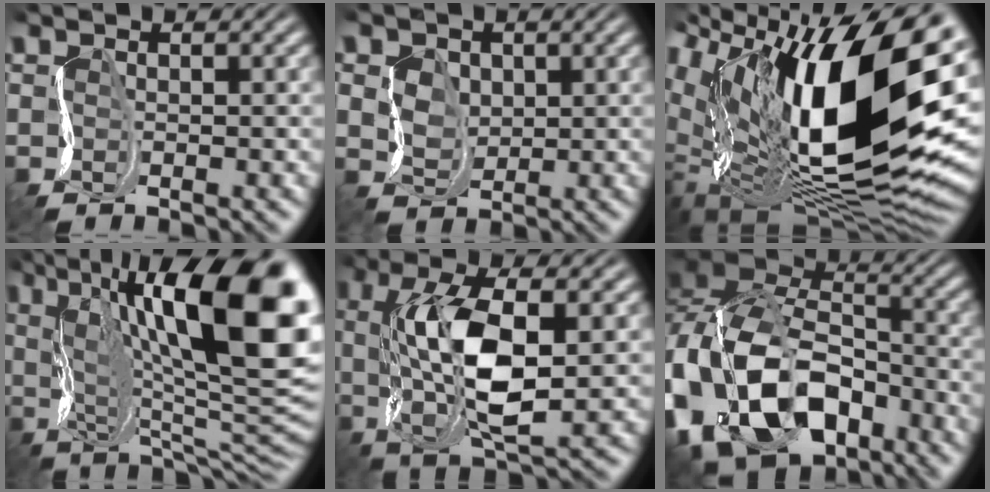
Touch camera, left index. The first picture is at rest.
{"total": 1.9, "force": [0.2, 1.8, 0.4], "torque": [-0.025, -0.003, 0.000]}
{"total": 17.8, "force": [5.6, 8.4, 14.7], "torque": [-0.262, 0.019, 0.086]}
{"total": 18.2, "force": [5.2, 6.8, 16.1], "torque": [-0.254, 0.033, 0.092]}
{"total": 8.5, "force": [0.1, 3.1, 7.9], "torque": [-0.153, 0.002, 0.000]}
{"total": 14.1, "force": [-7.0, 9.3, 8.0], "torque": [-0.176, -0.007, -0.145]}